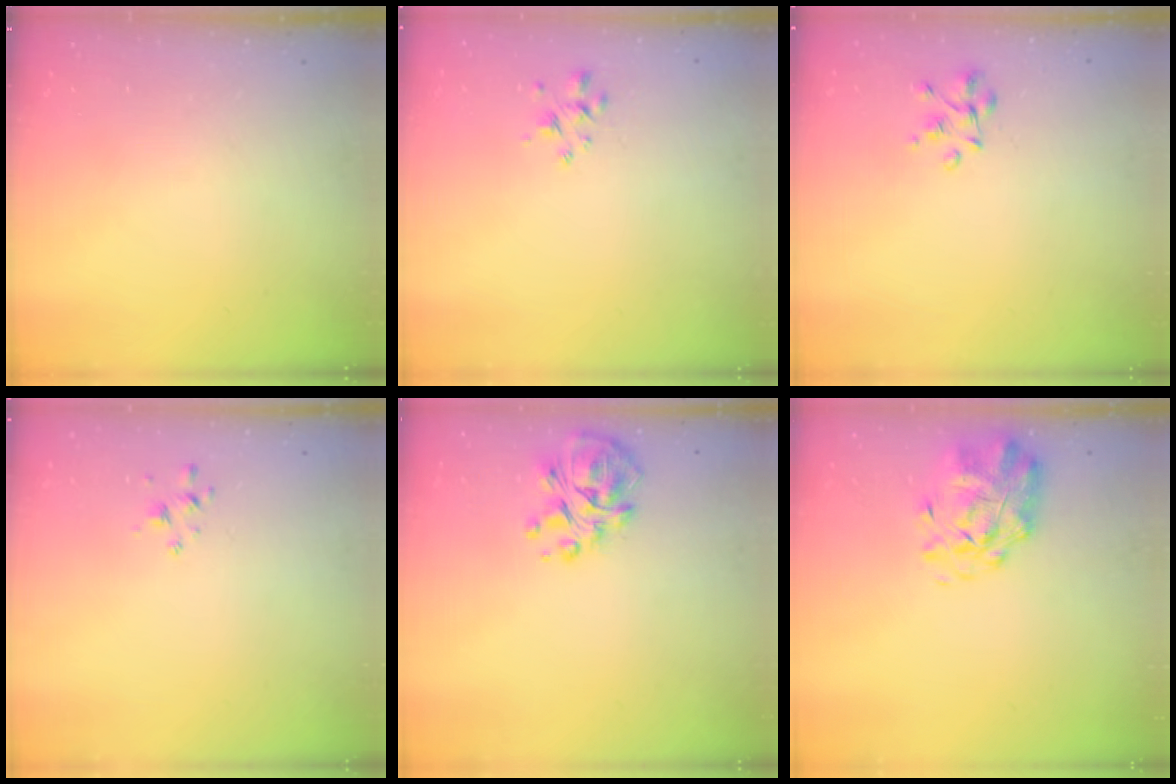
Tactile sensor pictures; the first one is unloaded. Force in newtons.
{"total": 2.6, "press": 2.5, "slide": 0.7}
{"total": 3.7, "press": 3.5, "slide": 1.2}
{"total": 2.1, "press": 2.0, "slide": 0.7}
{"total": 10.7, "press": 10.1, "slide": 3.4}
{"total": 2.0, "press": 1.8, "slide": 0.9}